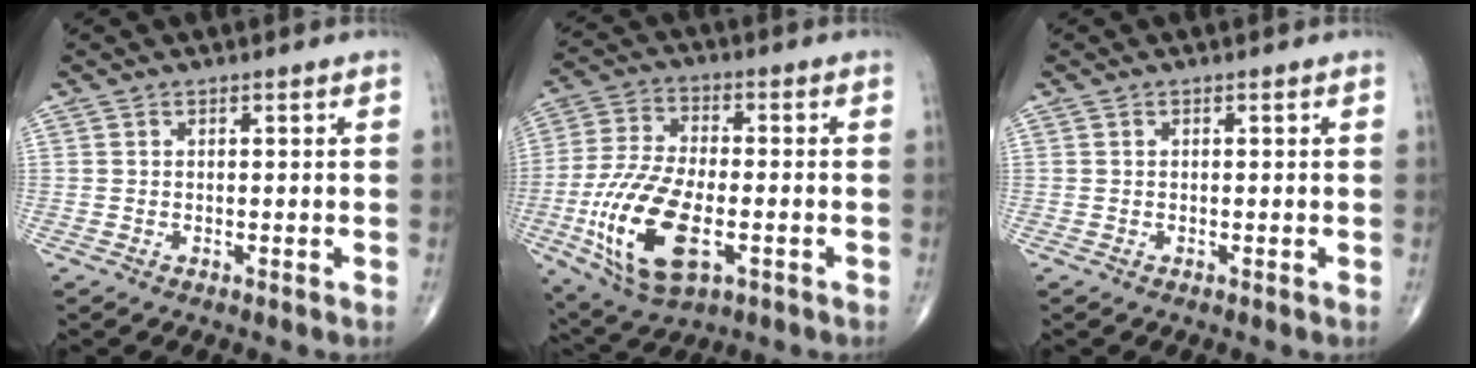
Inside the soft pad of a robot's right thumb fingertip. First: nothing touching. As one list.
[{"total": 18.0, "force": [-5.0, 8.7, 14.9], "torque": [-0.303, 0.005, -0.083]}, {"total": 0.0}]